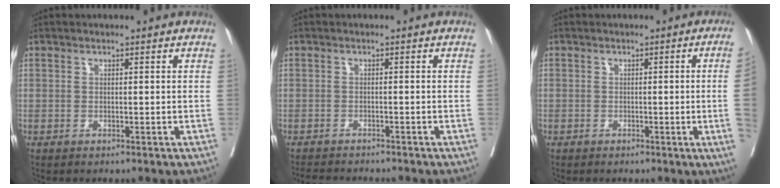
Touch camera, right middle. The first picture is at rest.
{"total": 5.2, "force": [-4.9, 0.5, 1.5], "torque": [-0.015, -0.011, -0.078]}
{"total": 3.9, "force": [-0.6, -1.2, 3.7], "torque": [-0.036, -0.006, -0.007]}